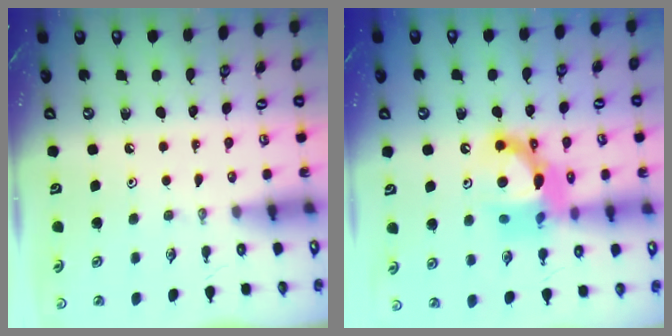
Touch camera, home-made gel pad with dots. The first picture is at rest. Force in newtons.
{"total": 13.4, "press": 13.3, "slide": 1.9}